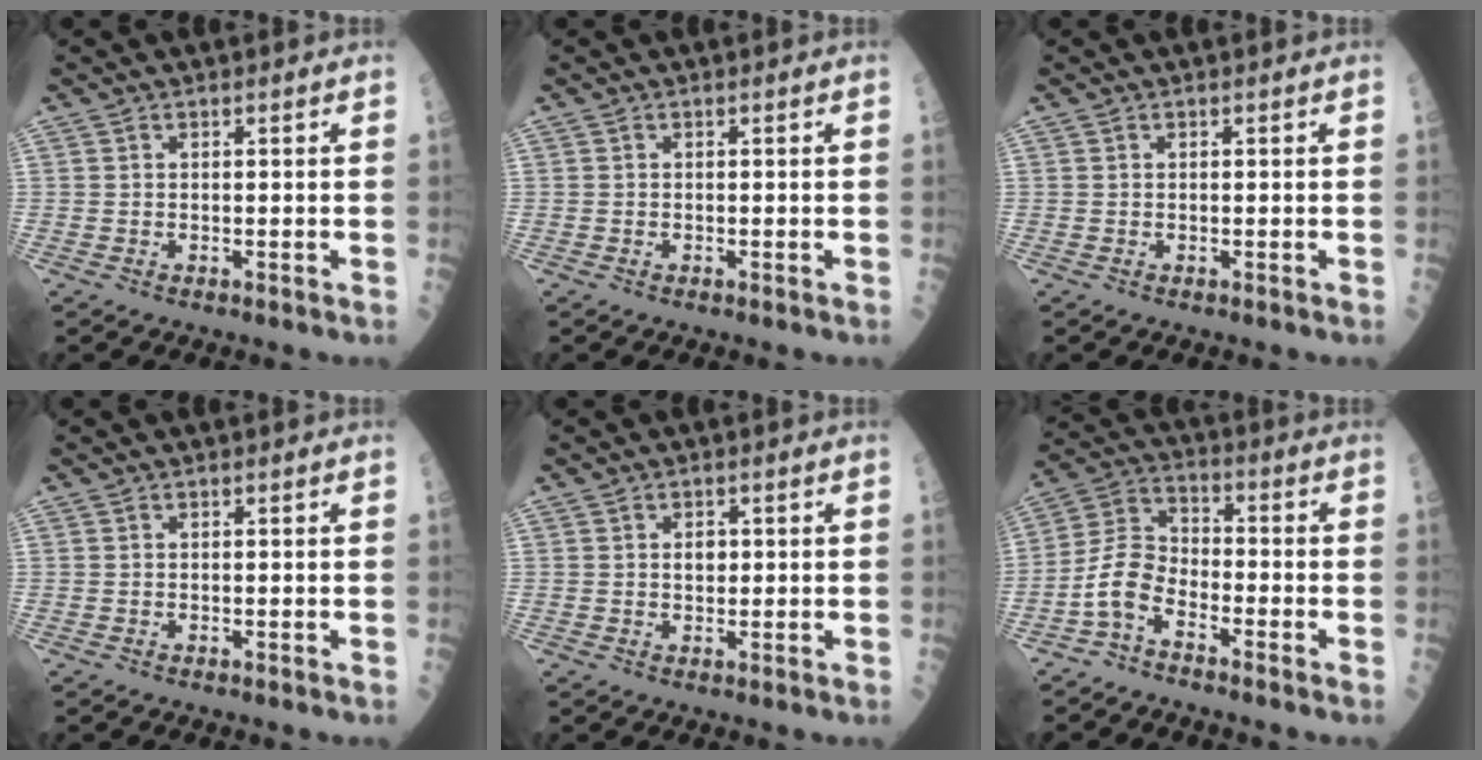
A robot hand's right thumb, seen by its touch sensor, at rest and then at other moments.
{"total": 0.0}
{"total": 0.0}
{"total": 0.0}
{"total": 2.1, "force": [0.3, 1.5, 1.4], "torque": [-0.010, 0.000, 0.004]}
{"total": 7.8, "force": [-4.2, 4.0, 5.2], "torque": [-0.102, 0.046, -0.097]}